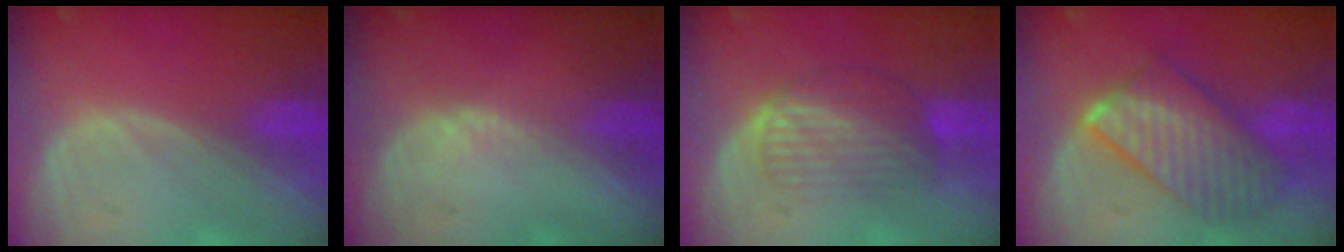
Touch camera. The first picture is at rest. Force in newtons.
{"total": 1.2, "press": 0.9, "slide": 0.8}
{"total": 6.6, "press": 6.3, "slide": 1.9}
{"total": 10.1, "press": 10.1, "slide": 0.9}